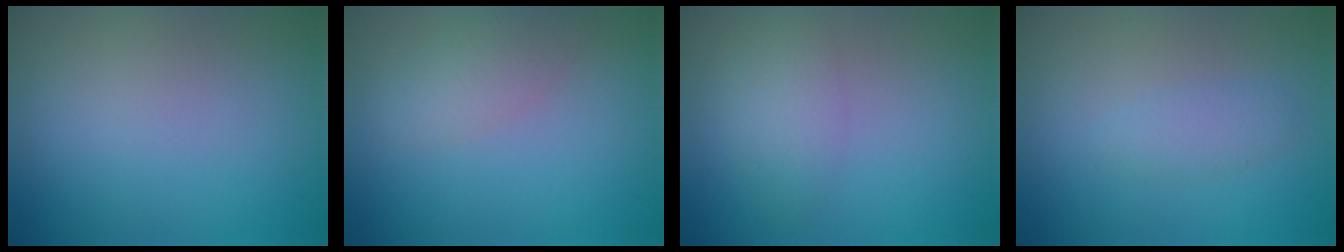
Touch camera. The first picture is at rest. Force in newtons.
{"total": 2.3, "press": 2.3, "slide": 0.1}
{"total": 2.8, "press": 2.8, "slide": 0.2}
{"total": 1.3, "press": 1.3, "slide": 0.0}